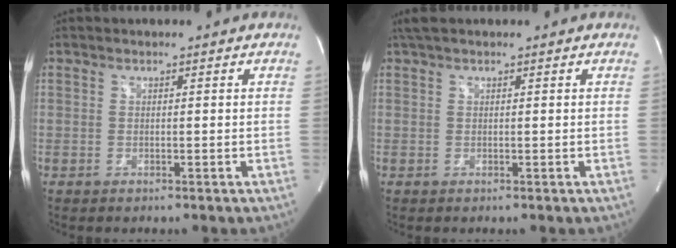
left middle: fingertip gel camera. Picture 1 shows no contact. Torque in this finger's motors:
{"motor_torque": [0.28, -0.20, -0.05, 0.04]}